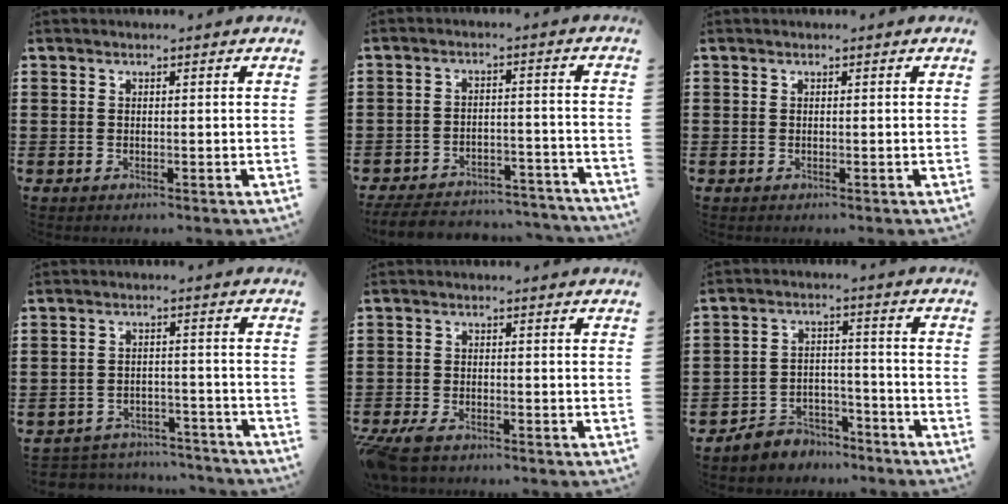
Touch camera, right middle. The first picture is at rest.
{"total": 6.2, "force": [-6.0, 0.7, 1.1], "torque": [-0.025, 0.009, -0.120]}
{"total": 0.0}
{"total": 4.3, "force": [-4.2, 0.5, -0.2], "torque": [-0.003, 0.004, -0.089]}
{"total": 2.8, "force": [-2.4, 0.8, 1.2], "torque": [-0.044, -0.006, -0.055]}
{"total": 5.2, "force": [-5.0, 1.6, -0.1], "torque": [-0.002, 0.015, -0.101]}